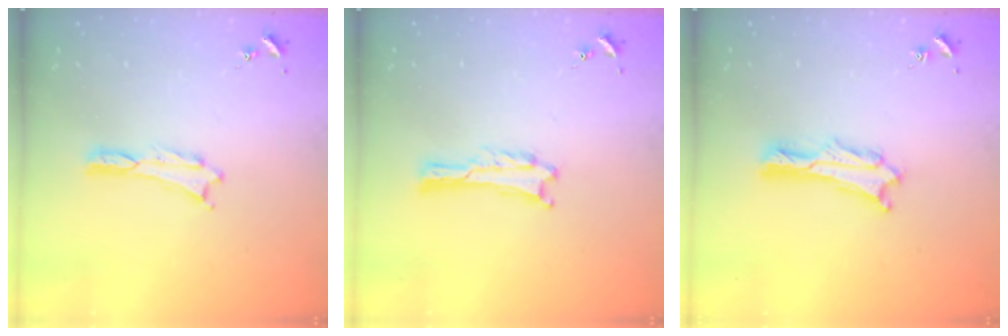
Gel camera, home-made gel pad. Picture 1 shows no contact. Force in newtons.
{"total": 0.5, "press": 0.5, "slide": 0.1}
{"total": 1.5, "press": 1.4, "slide": 0.2}